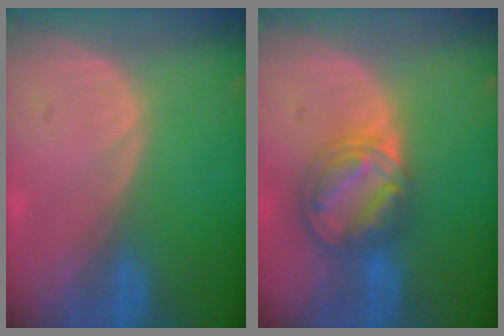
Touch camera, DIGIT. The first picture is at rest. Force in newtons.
{"total": 8.2, "press": 7.0, "slide": 4.2}